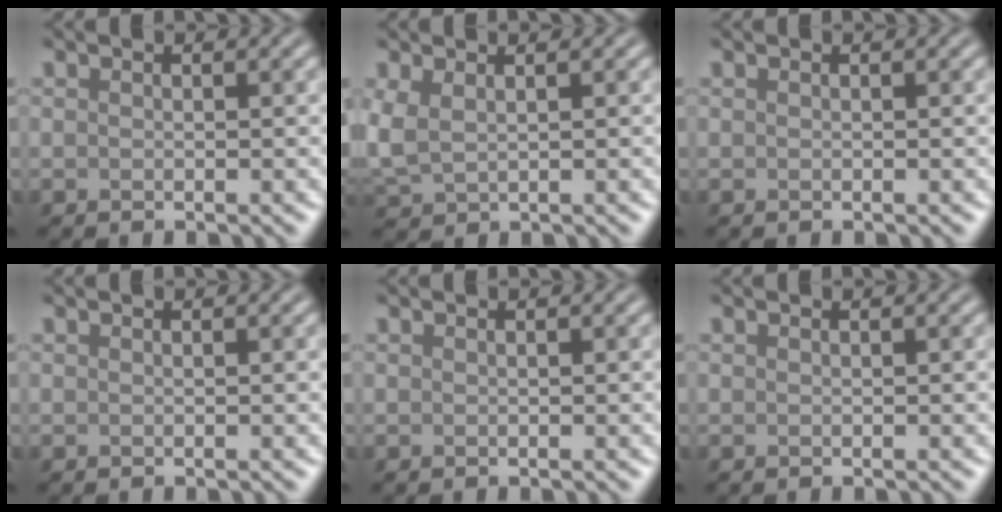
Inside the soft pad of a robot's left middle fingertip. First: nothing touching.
{"total": 2.8, "force": [0.9, 1.6, 2.0], "torque": [-0.062, 0.000, 0.023]}
{"total": 0.0}
{"total": 0.0}
{"total": 0.0}
{"total": 0.0}